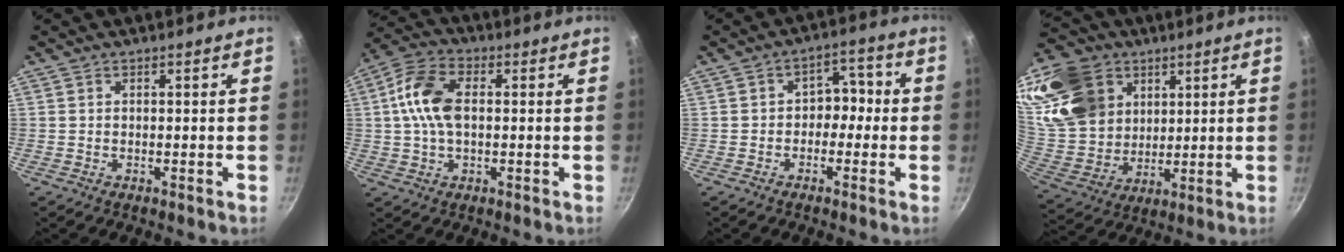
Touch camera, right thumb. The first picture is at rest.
{"total": 10.8, "force": [1.1, 6.4, 8.5], "torque": [-0.161, 0.021, 0.009]}
{"total": 5.3, "force": [-0.8, 4.1, 3.3], "torque": [0.009, 0.023, -0.021]}
{"total": 22.1, "force": [9.6, 16.5, 11.1], "torque": [-0.214, -0.023, 0.195]}